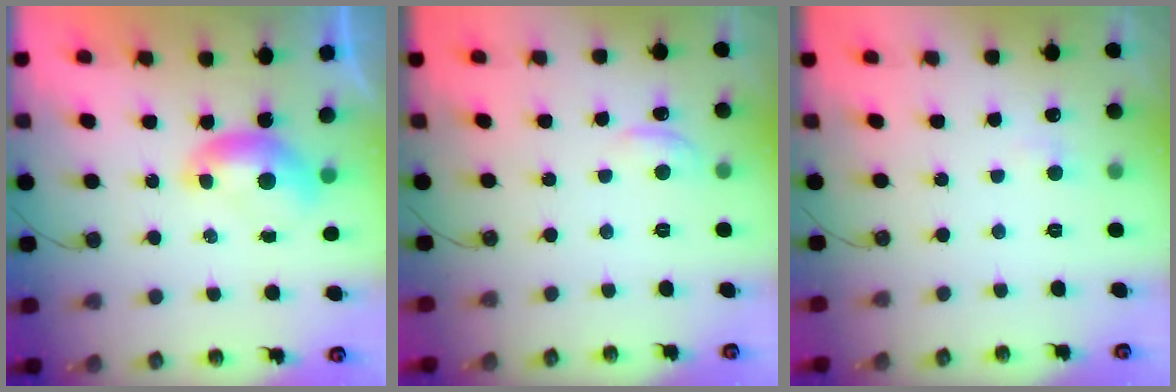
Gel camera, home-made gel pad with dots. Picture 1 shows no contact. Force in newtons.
{"total": 1.1, "press": 0.8, "slide": 0.7}
{"total": 1.7, "press": 1.5, "slide": 0.7}